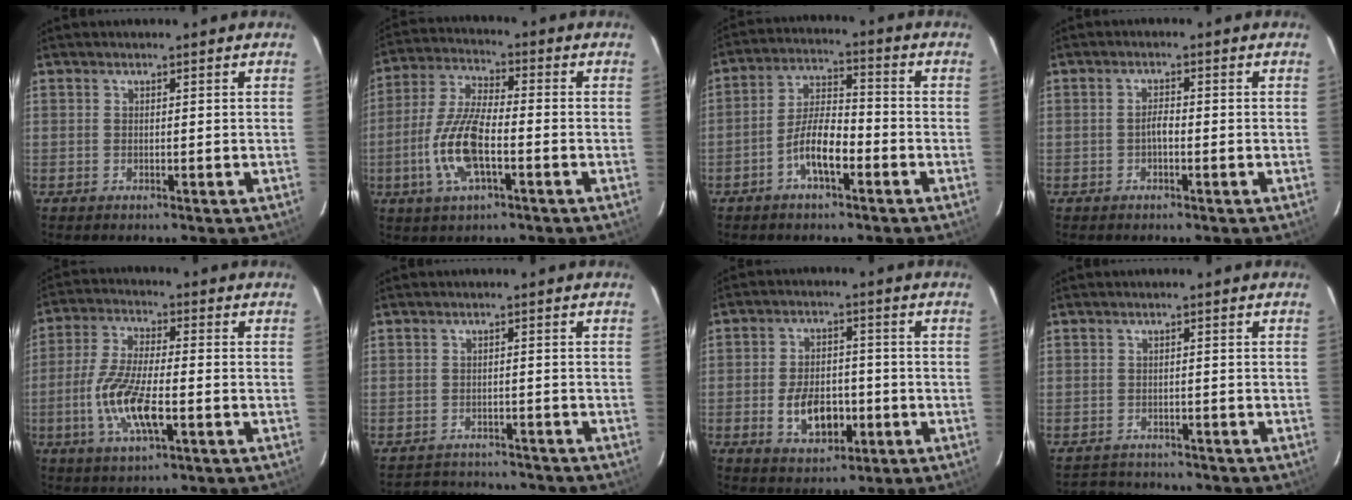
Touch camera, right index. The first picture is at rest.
{"total": 11.8, "force": [-3.7, 3.8, 10.6], "torque": [-0.227, 0.000, -0.076]}
{"total": 7.8, "force": [-3.8, 2.5, 6.3], "torque": [-0.133, 0.012, -0.069]}
{"total": 1.6, "force": [-0.6, 0.6, 1.4], "torque": [-0.027, 0.006, -0.013]}
{"total": 11.9, "force": [-3.5, 3.2, 10.9], "torque": [-0.229, -0.009, -0.068]}
{"total": 8.1, "force": [-7.4, 3.1, 1.2], "torque": [-0.031, 0.025, -0.100]}
{"total": 9.0, "force": [-2.7, 5.5, 6.6], "torque": [-0.133, 0.004, -0.033]}
{"total": 4.7, "force": [-4.3, 2.0, -0.1], "torque": [-0.008, 0.016, -0.071]}